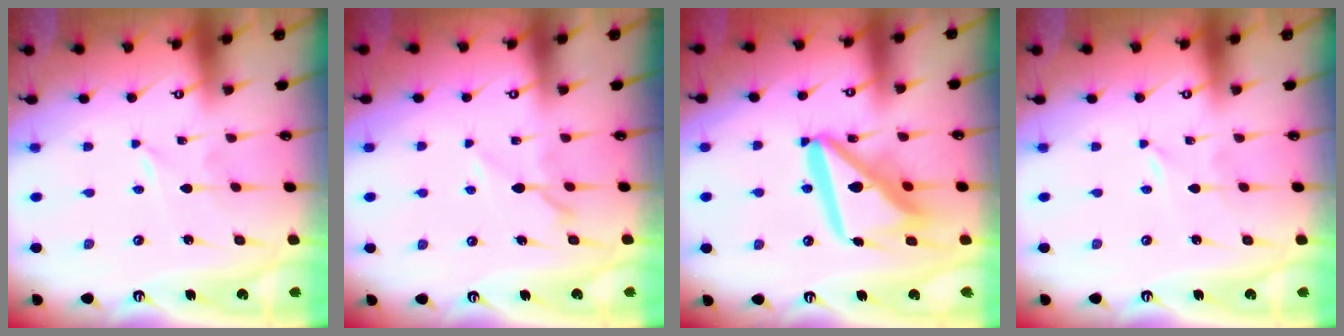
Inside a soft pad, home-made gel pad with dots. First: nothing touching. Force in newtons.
{"total": 5.2, "press": 5.2, "slide": 0.8}
{"total": 17.4, "press": 17.3, "slide": 1.9}
{"total": 0.0}